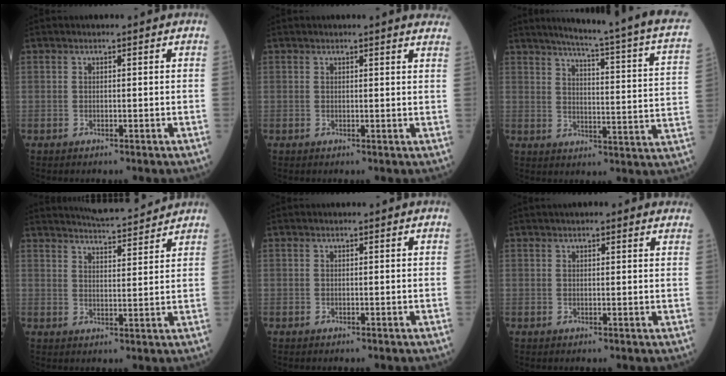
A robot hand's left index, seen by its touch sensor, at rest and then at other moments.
{"total": 5.6, "force": [5.3, 0.1, 1.8], "torque": [-0.014, -0.006, 0.031]}
{"total": 22.1, "force": [18.0, -1.1, 12.8], "torque": [-0.183, -0.055, 0.212]}
{"total": 9.8, "force": [9.4, 0.4, 2.7], "torque": [-0.049, 0.010, 0.134]}
{"total": 0.0}
{"total": 5.9, "force": [4.8, 1.2, 3.2], "torque": [-0.041, 0.027, 0.056]}